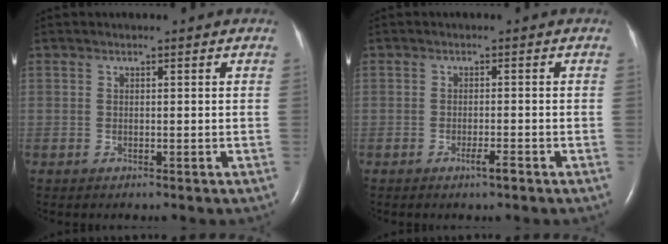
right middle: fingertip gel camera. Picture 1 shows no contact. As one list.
[{"total": 1.7, "force": [-1.1, 0.0, 1.3], "torque": [-0.026, -0.002, -0.019]}]